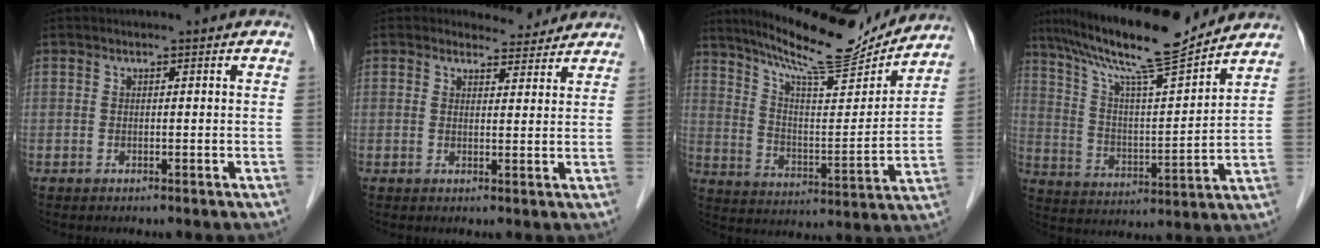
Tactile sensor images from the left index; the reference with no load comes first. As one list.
[{"total": 3.4, "force": [3.2, 1.1, -0.4], "torque": [0.000, 0.002, 0.039]}, {"total": 17.9, "force": [16.3, 1.9, 7.1], "torque": [-0.124, -0.016, 0.252]}, {"total": 17.4, "force": [14.9, 0.3, 9.0], "torque": [-0.159, 0.007, 0.248]}]